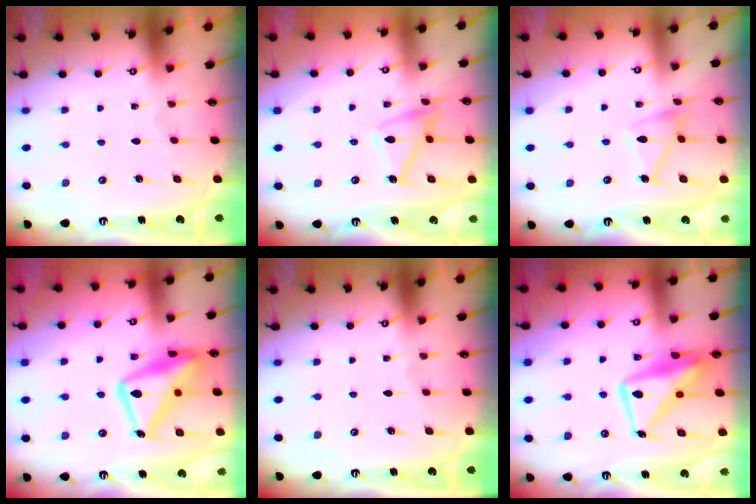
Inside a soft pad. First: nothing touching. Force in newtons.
{"total": 13.3, "press": 13.3, "slide": 0.9}
{"total": 11.5, "press": 11.5, "slide": 0.9}
{"total": 19.3, "press": 19.2, "slide": 1.5}
{"total": 0.0}
{"total": 15.2, "press": 15.1, "slide": 1.4}